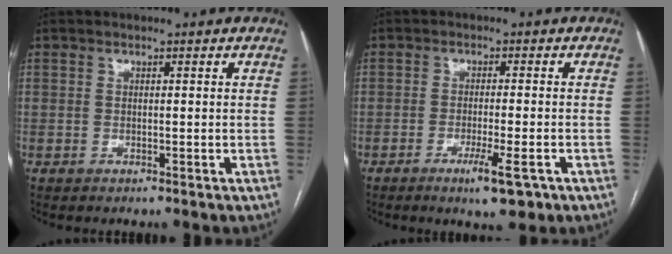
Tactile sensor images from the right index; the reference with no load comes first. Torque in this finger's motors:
{"motor_torque": [-0.09, -0.01, 0.02, -0.01]}